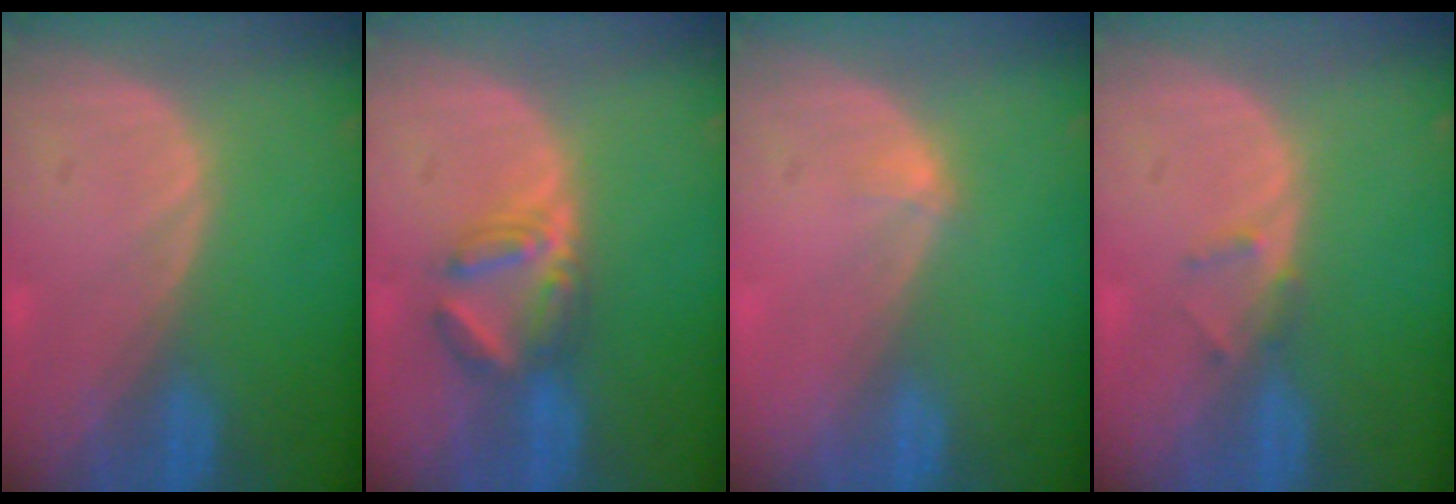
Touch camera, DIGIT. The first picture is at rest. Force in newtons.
{"total": 5.1, "press": 5.0, "slide": 1.1}
{"total": 1.1, "press": 0.8, "slide": 0.7}
{"total": 1.3, "press": 1.1, "slide": 0.8}